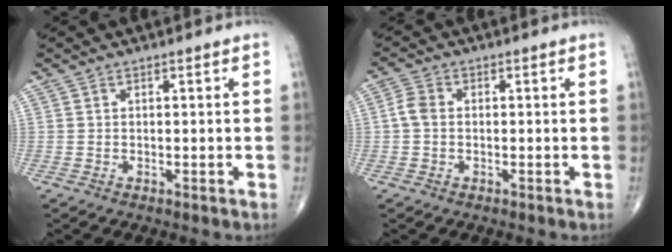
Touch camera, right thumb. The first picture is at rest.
{"total": 3.0, "force": [-0.1, 2.2, 2.0], "torque": [-0.042, 0.009, -0.009]}